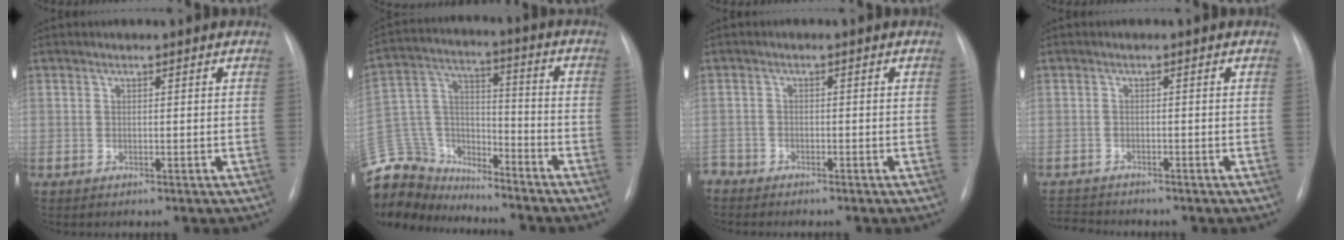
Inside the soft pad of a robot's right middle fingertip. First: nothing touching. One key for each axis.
{"total": 18.9, "fx": -17.3, "fy": 6.5, "fz": 3.9, "tx": -0.108, "ty": 0.044, "tz": -0.296}
{"total": 2.7, "fx": -2.6, "fy": 0.7, "fz": 0.0, "tx": 0.001, "ty": -0.007, "tz": -0.048}
{"total": 3.4, "fx": -3.4, "fy": 0.2, "fz": 0.0, "tx": -0.003, "ty": -0.017, "tz": -0.057}